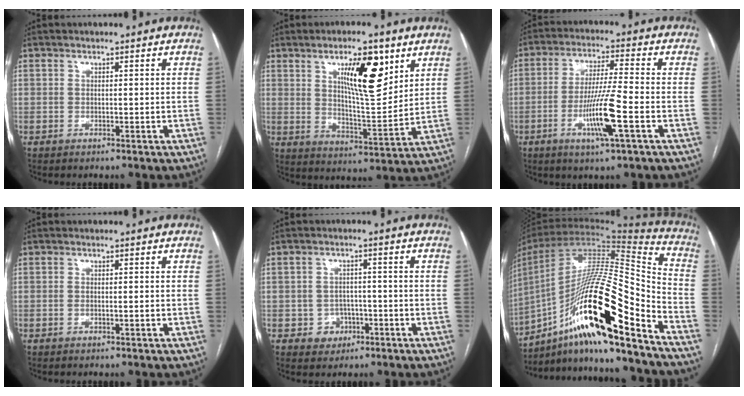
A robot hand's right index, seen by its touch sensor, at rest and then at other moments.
{"total": 12.1, "force": [5.8, 3.0, 10.2], "torque": [-0.165, -0.004, 0.098]}
{"total": 9.9, "force": [-3.4, -0.3, 9.3], "torque": [-0.179, -0.010, -0.064]}
{"total": 1.1, "force": [-0.3, 0.3, 1.0], "torque": [-0.022, 0.003, -0.001]}
{"total": 4.0, "force": [-1.4, 3.6, 0.6], "torque": [0.001, 0.012, -0.015]}
{"total": 27.3, "force": [-15.2, 3.2, 22.4], "torque": [-0.403, -0.009, -0.266]}